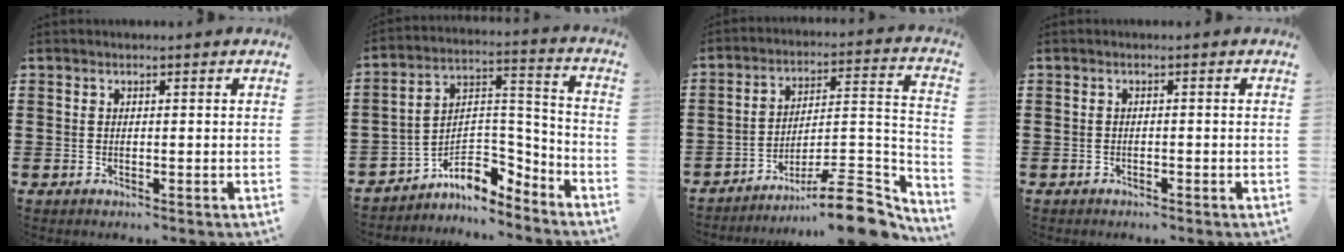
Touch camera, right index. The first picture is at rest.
{"total": 6.9, "force": [-5.0, 3.5, 3.3], "torque": [-0.066, -0.005, -0.097]}
{"total": 11.9, "force": [-9.4, 2.1, 7.0], "torque": [-0.085, 0.030, -0.176]}
{"total": 0.6, "force": [-0.5, 0.1, 0.1], "torque": [-0.004, -0.002, -0.011]}